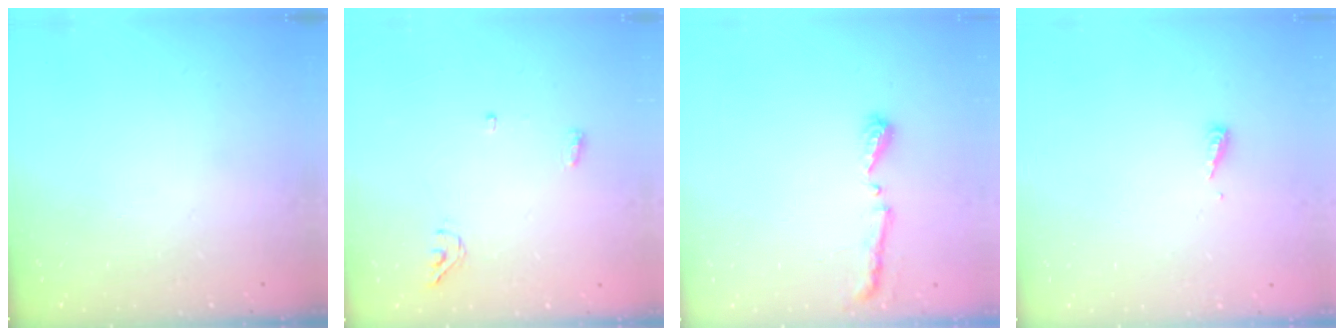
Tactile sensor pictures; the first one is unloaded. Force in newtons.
{"total": 4.3, "press": 4.0, "slide": 1.4}
{"total": 5.1, "press": 5.0, "slide": 0.6}
{"total": 4.7, "press": 4.6, "slide": 0.4}